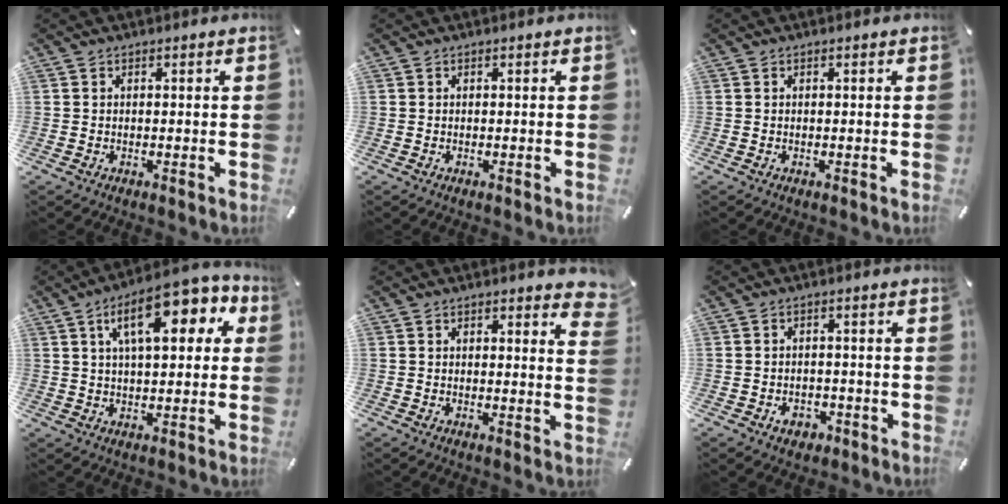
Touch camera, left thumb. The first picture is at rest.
{"total": 0.0}
{"total": 0.0}
{"total": 15.5, "force": [6.7, 6.9, 12.1], "torque": [-0.186, -0.009, 0.107]}
{"total": 2.6, "force": [1.7, 1.1, 1.6], "torque": [-0.012, -0.007, 0.026]}
{"total": 3.5, "force": [-1.6, 2.7, 1.6], "torque": [-0.018, 0.004, -0.031]}